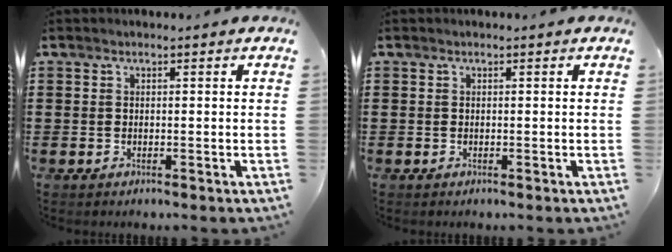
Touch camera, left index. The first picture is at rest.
{"total": 0.0}